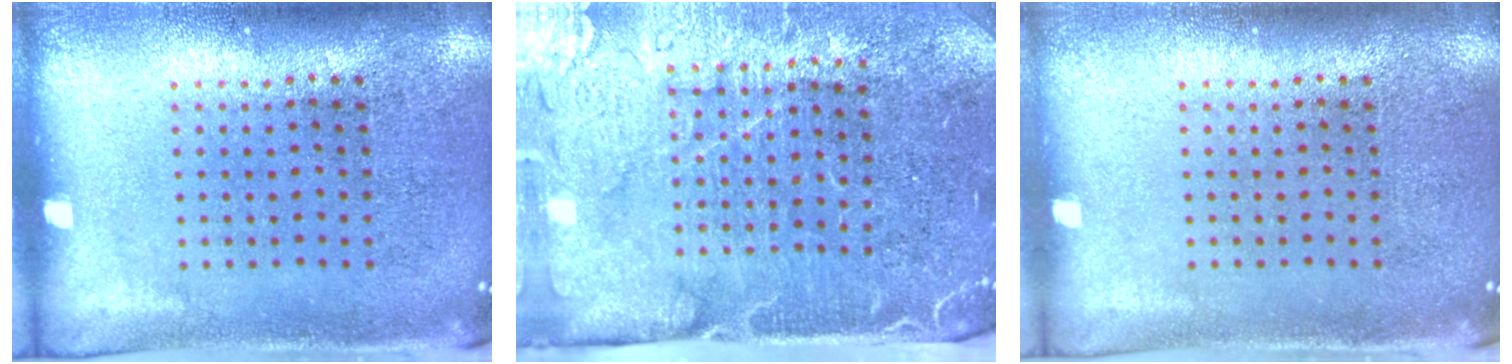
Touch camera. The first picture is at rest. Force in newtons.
{"total": 4.5, "press": 3.9, "slide": 2.2}
{"total": 0.0}